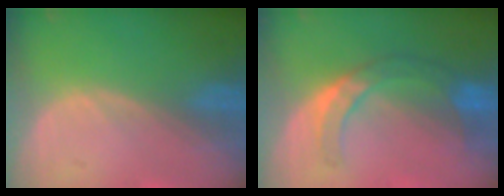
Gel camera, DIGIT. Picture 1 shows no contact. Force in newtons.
{"total": 7.6, "press": 6.7, "slide": 3.6}